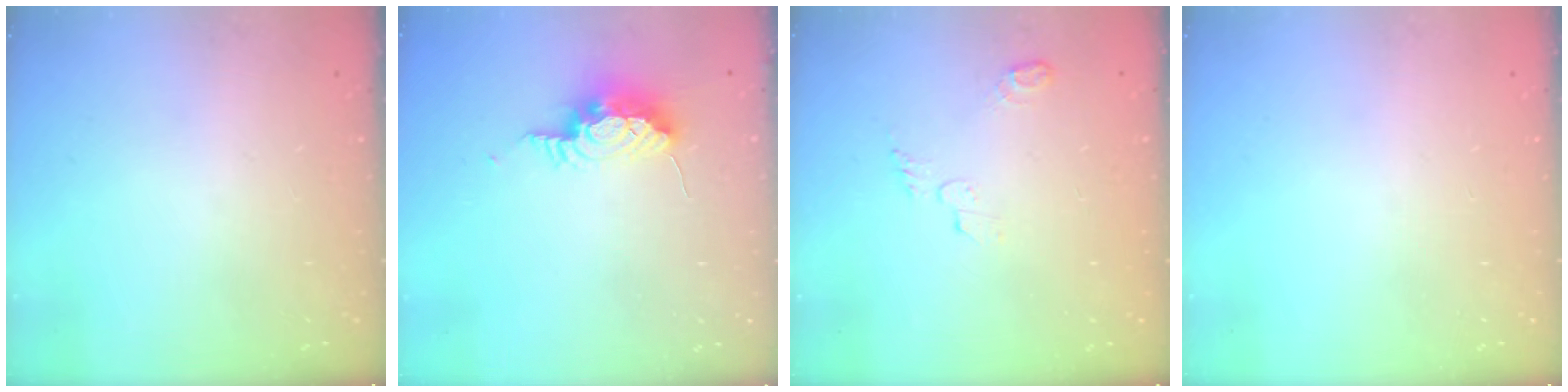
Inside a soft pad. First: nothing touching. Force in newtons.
{"total": 9.4, "press": 8.8, "slide": 3.4}
{"total": 5.4, "press": 5.4, "slide": 0.5}
{"total": 0.0}